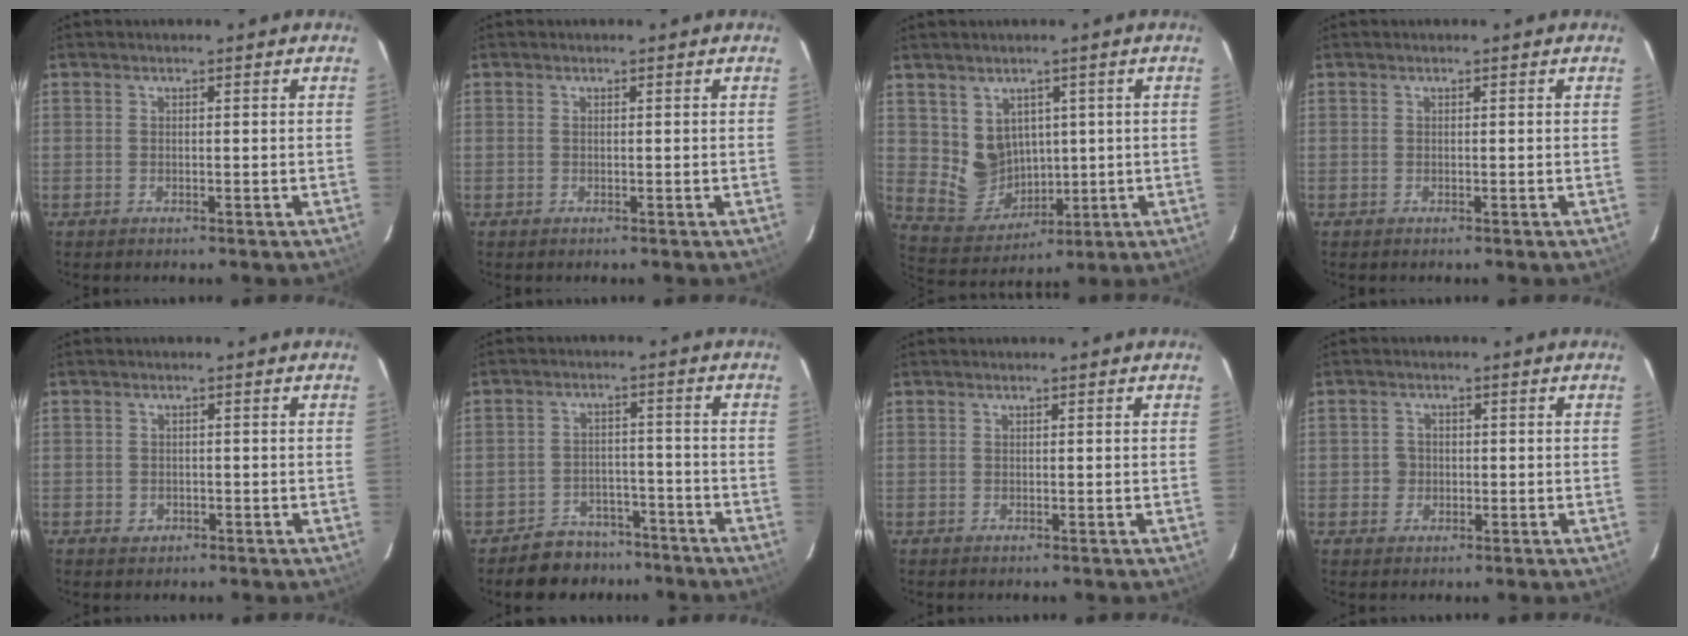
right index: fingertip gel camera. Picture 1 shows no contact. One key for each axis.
{"total": 0.0}
{"total": 8.3, "fx": 2.2, "fy": 7.5, "fz": 2.9, "tx": -0.061, "ty": -0.001, "tz": 0.067}
{"total": 0.0}
{"total": 2.0, "fx": -0.8, "fy": 1.8, "fz": 0.3, "tx": -0.006, "ty": 0.002, "tz": -0.008}
{"total": 8.0, "fx": -6.6, "fy": 4.6, "fz": 0.6, "tx": -0.021, "ty": 0.028, "tz": -0.089}
{"total": 0.0}
{"total": 2.8, "fx": -0.5, "fy": 2.8, "fz": 0.6, "tx": -0.009, "ty": 0.006, "tz": -0.008}